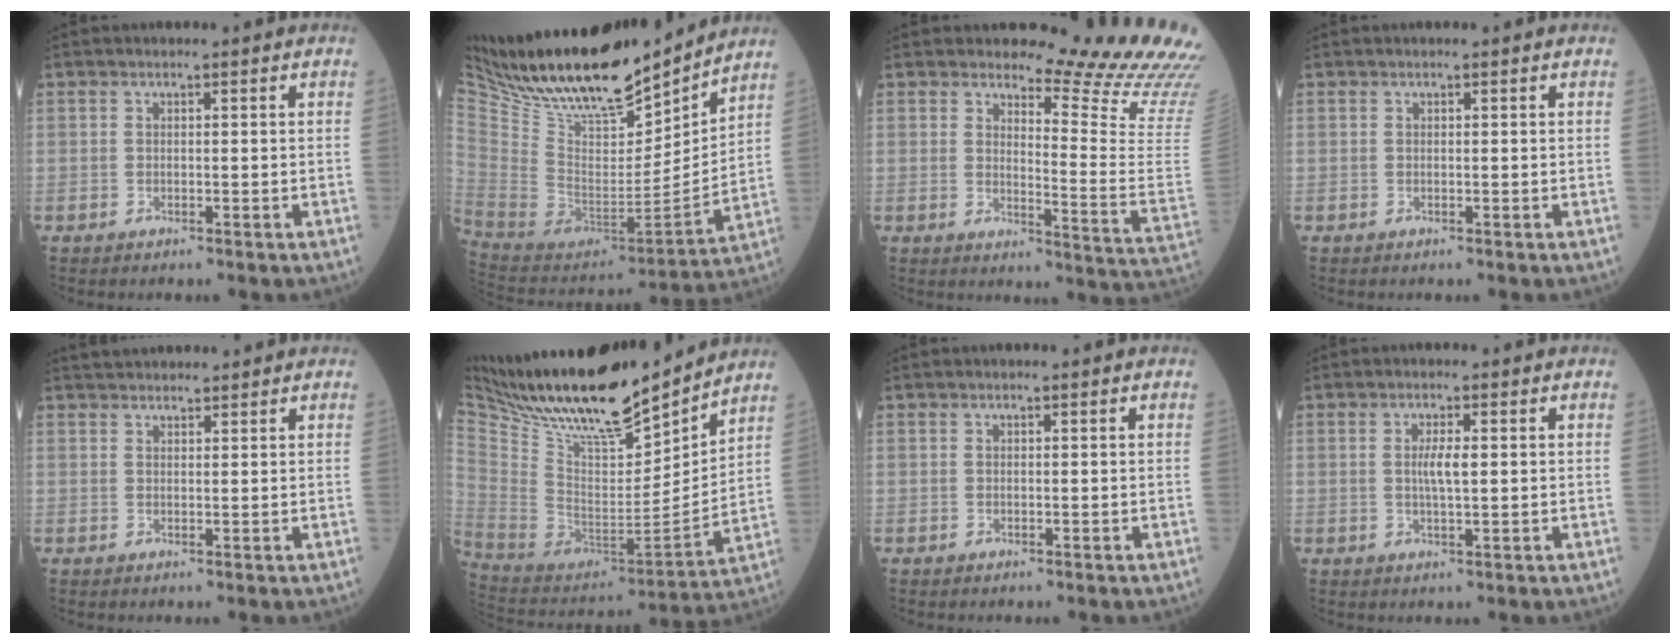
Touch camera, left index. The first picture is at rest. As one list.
[{"total": 25.5, "force": [21.9, 5.8, 11.8], "torque": [-0.223, -0.021, 0.370]}, {"total": 17.1, "force": [16.2, -1.0, 5.2], "torque": [-0.079, -0.157, 0.176]}, {"total": 0.0}, {"total": 6.0, "force": [5.7, 1.3, 1.6], "torque": [-0.023, 0.032, 0.090]}, {"total": 25.7, "force": [21.9, 4.8, 12.5], "torque": [-0.229, -0.021, 0.371]}, {"total": 0.0}, {"total": 2.9, "force": [0.4, 0.6, 2.8], "torque": [-0.056, -0.003, 0.008]}]